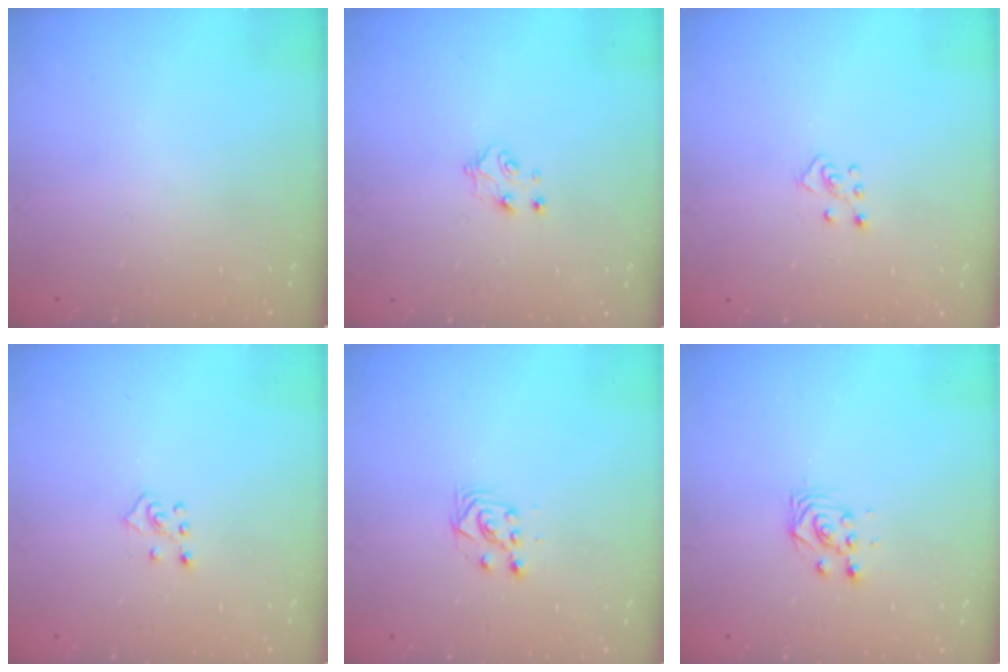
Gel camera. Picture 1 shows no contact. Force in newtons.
{"total": 5.5, "press": 5.5, "slide": 0.5}
{"total": 4.6, "press": 4.6, "slide": 0.3}
{"total": 2.3, "press": 2.3, "slide": 0.5}
{"total": 4.4, "press": 4.4, "slide": 0.7}
{"total": 2.9, "press": 2.9, "slide": 0.4}